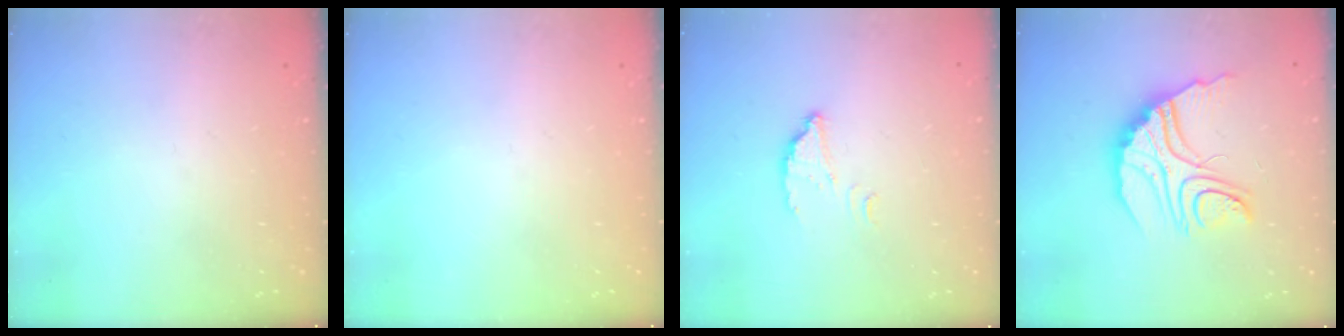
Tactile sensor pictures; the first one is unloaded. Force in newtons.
{"total": 0.0}
{"total": 2.5, "press": 2.5, "slide": 0.2}
{"total": 14.3, "press": 14.2, "slide": 1.2}